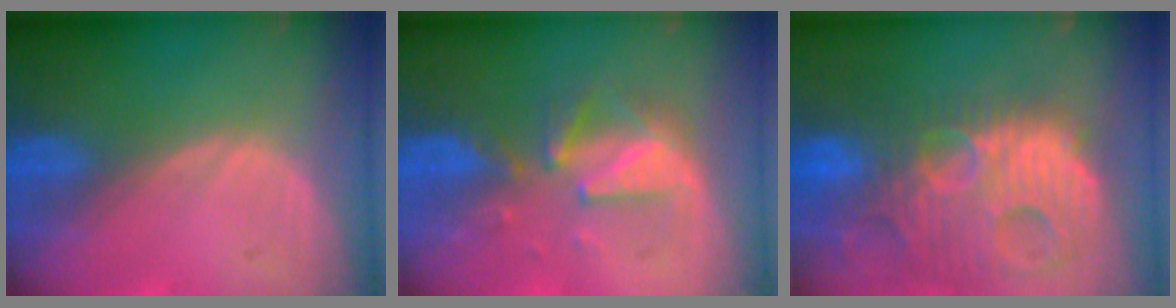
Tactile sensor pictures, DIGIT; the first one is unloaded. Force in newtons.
{"total": 6.0, "press": 6.0, "slide": 0.6}
{"total": 14.7, "press": 12.8, "slide": 7.4}